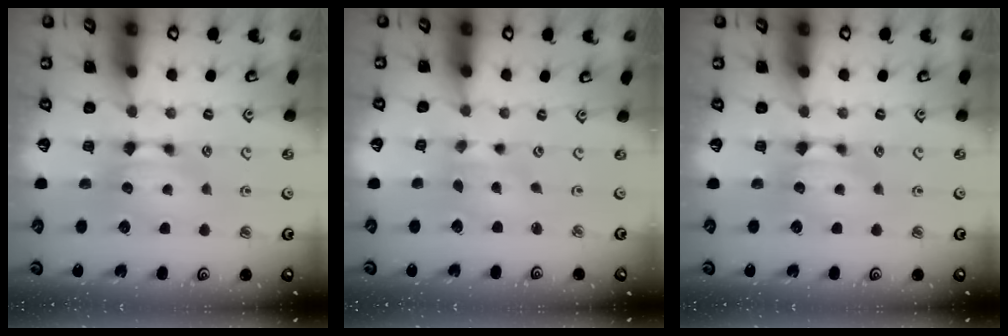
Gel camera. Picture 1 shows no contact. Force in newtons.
{"total": 1.3, "press": 0.6, "slide": 1.2}
{"total": 0.0}